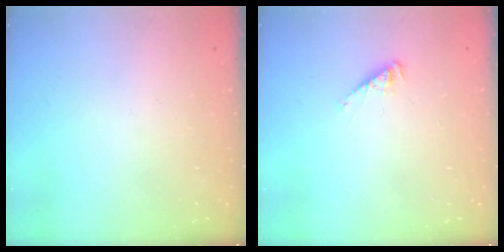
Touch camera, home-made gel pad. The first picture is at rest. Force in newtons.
{"total": 1.4, "press": 1.3, "slide": 0.2}